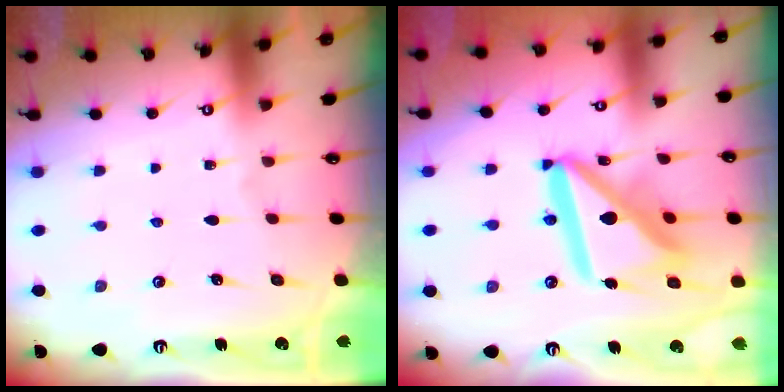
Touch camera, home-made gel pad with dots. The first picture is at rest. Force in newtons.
{"total": 17.5, "press": 17.4, "slide": 2.1}